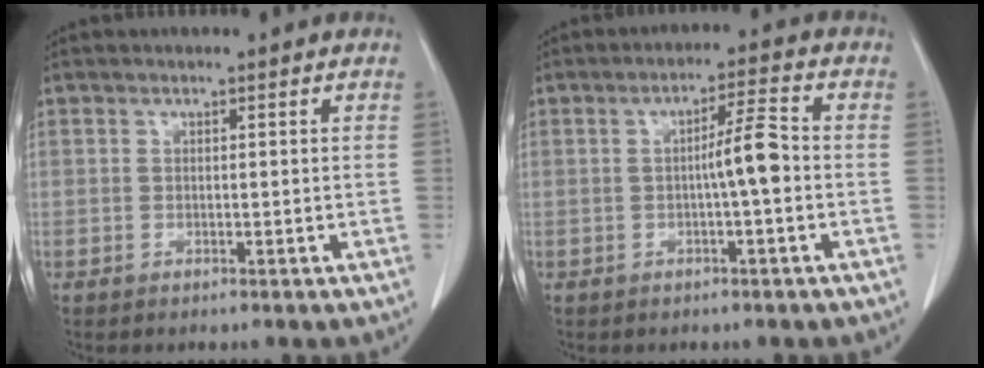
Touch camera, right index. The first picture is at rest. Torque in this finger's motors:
{"motor_torque": [0.68, -0.13, 0.44, 0.08]}